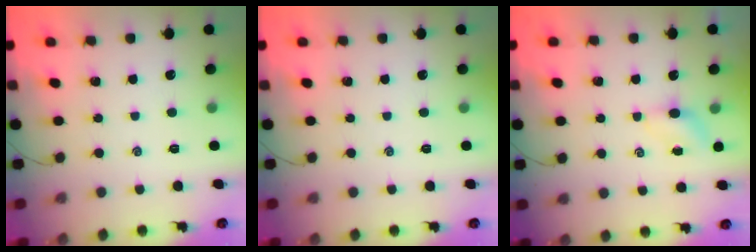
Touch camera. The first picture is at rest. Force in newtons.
{"total": 0.0}
{"total": 3.5, "press": 3.3, "slide": 1.2}